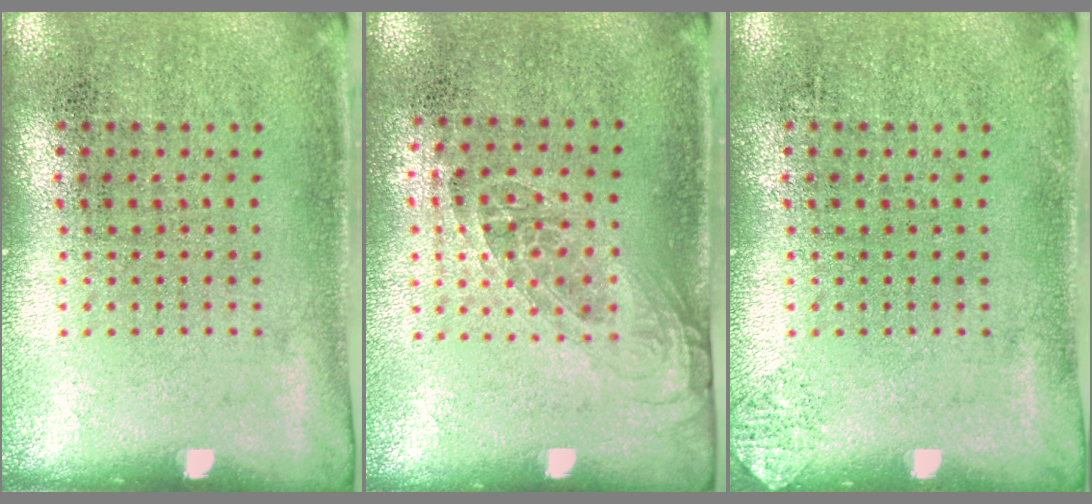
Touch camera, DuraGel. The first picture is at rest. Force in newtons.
{"total": 1.0, "press": 0.9, "slide": 0.6}
{"total": 0.6, "press": 0.6, "slide": 0.2}